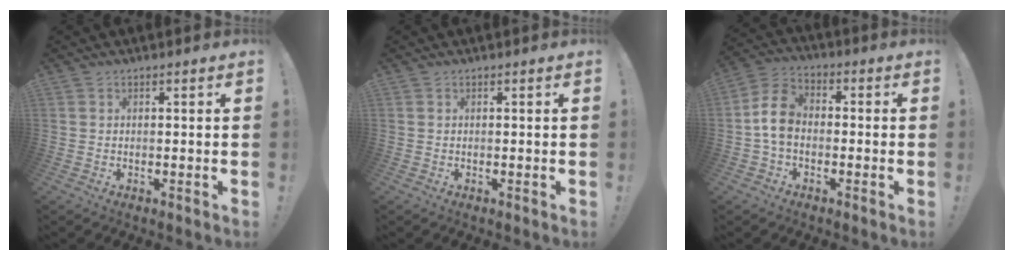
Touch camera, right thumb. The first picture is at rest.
{"total": 0.0}
{"total": 9.5, "force": [-1.1, 6.8, 6.5], "torque": [-0.116, 0.015, -0.015]}